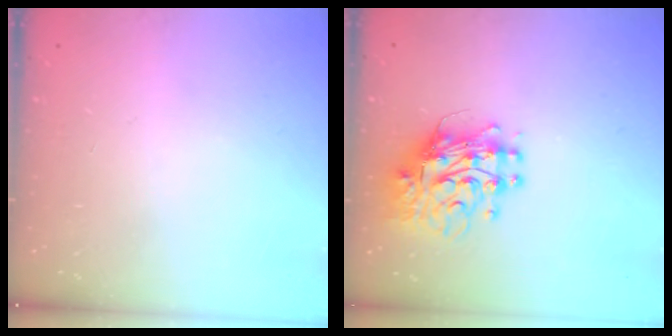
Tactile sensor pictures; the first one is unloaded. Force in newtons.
{"total": 12.0, "press": 11.9, "slide": 1.1}